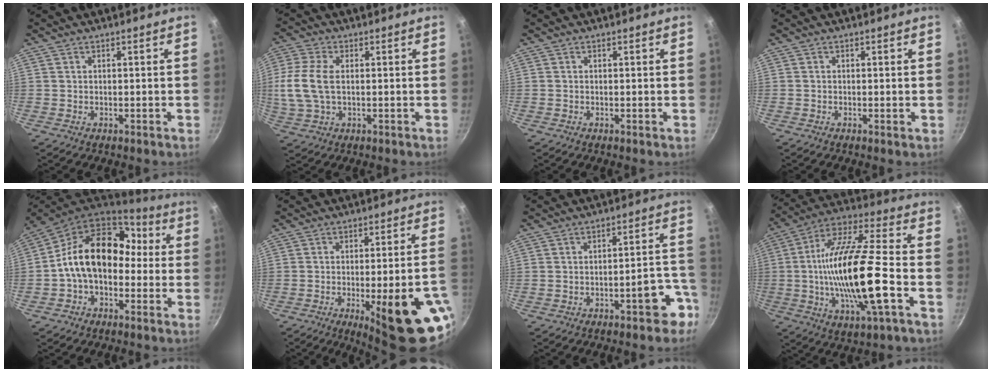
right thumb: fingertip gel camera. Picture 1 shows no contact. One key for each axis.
{"total": 10.2, "fx": 0.6, "fy": 6.1, "fz": 8.2, "tx": -0.179, "ty": 0.008, "tz": 0.005}
{"total": 0.0}
{"total": 0.0}
{"total": 16.7, "fx": 0.0, "fy": 11.8, "fz": 11.8, "tx": -0.158, "ty": 0.048, "tz": -0.019}
{"total": 20.7, "fx": -8.3, "fy": 5.4, "fz": 18.1, "tx": -0.196, "ty": 0.022, "tz": -0.101}
{"total": 12.0, "fx": -6.0, "fy": 4.4, "fz": 9.4, "tx": -0.065, "ty": 0.070, "tz": -0.079}
{"total": 21.9, "fx": -4.1, "fy": 5.3, "fz": 20.9, "tx": -0.383, "ty": 0.025, "tz": -0.082}